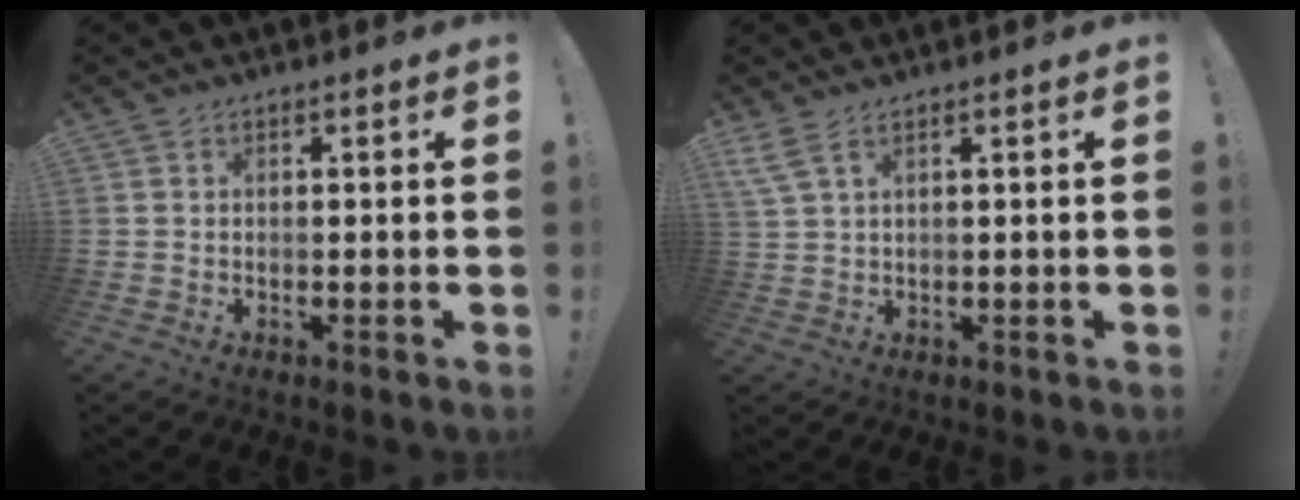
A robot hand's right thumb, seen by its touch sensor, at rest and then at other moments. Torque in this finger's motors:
{"motor_torque": [0.03, 0.04, 0.13, 0.14, 0.04]}